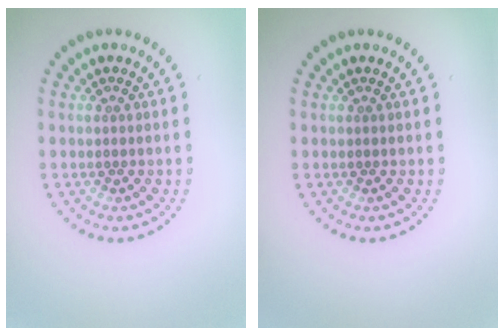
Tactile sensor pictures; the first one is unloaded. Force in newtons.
{"total": 0.0}